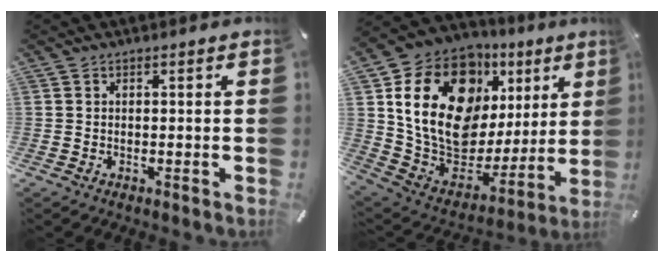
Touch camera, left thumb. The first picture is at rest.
{"total": 21.8, "force": [8.9, 14.7, 13.4], "torque": [-0.263, -0.061, 0.161]}